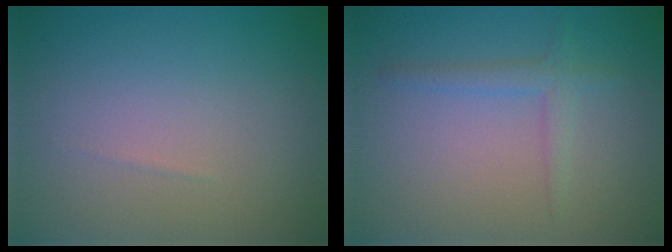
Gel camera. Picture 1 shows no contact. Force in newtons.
{"total": 1.7, "press": 1.7, "slide": 0.0}